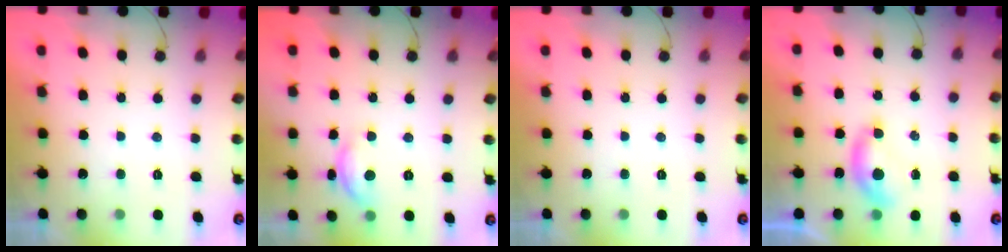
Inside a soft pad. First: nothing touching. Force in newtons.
{"total": 9.3, "press": 9.3, "slide": 0.5}
{"total": 0.0}
{"total": 6.1, "press": 6.0, "slide": 0.7}